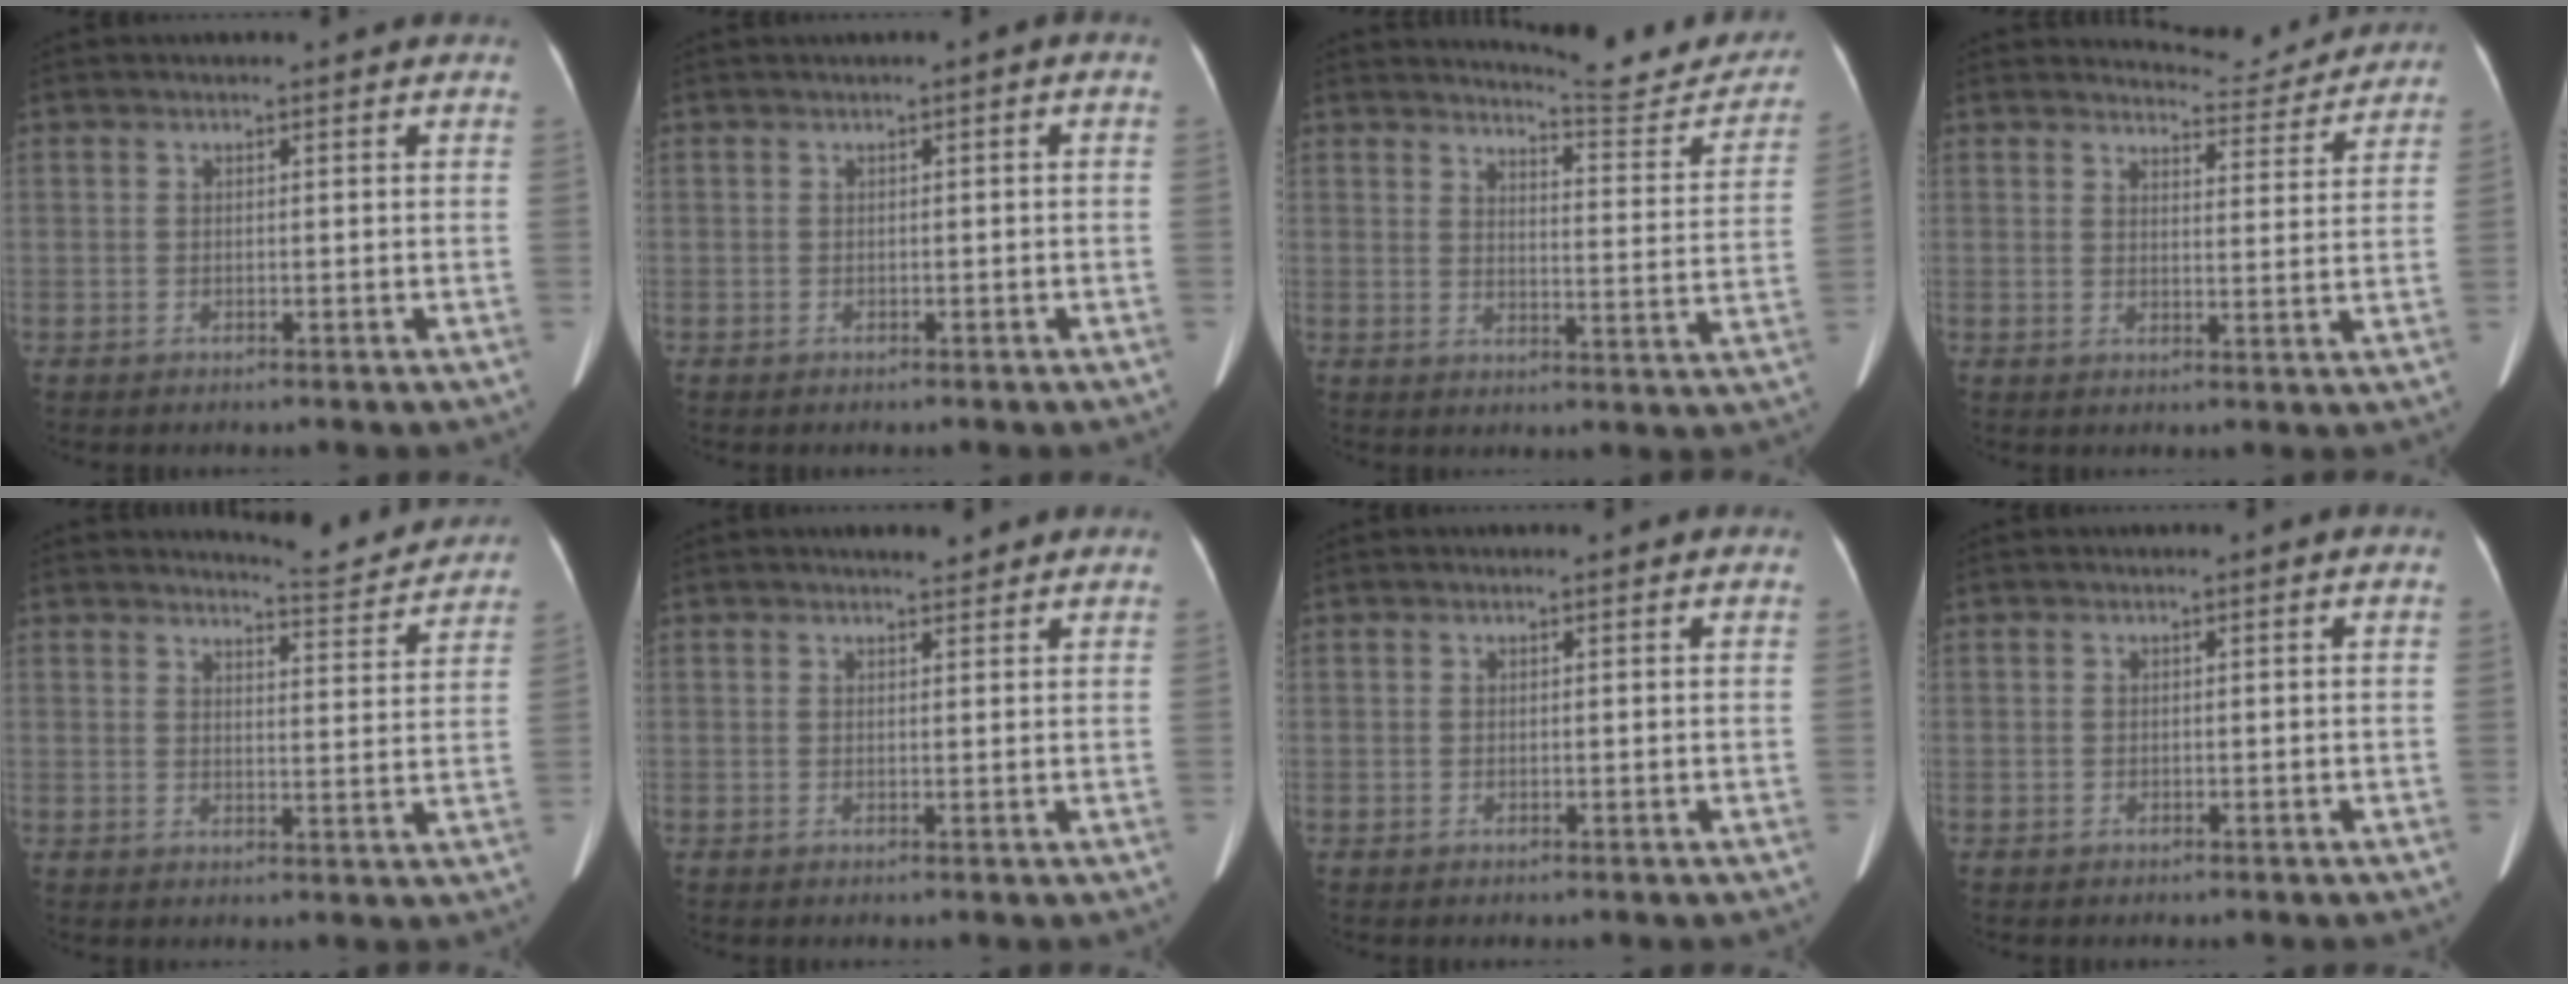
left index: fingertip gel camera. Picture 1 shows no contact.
{"total": 0.8, "force": [-0.4, 0.7, 0.3], "torque": [-0.001, 0.005, -0.006]}
{"total": 12.5, "force": [12.3, 1.3, 2.2], "torque": [-0.014, -0.052, 0.138]}
{"total": 7.3, "force": [7.2, 0.8, -0.5], "torque": [0.006, -0.012, 0.086]}
{"total": 7.1, "force": [7.1, 0.1, 0.3], "torque": [-0.013, -0.018, 0.088]}
{"total": 2.4, "force": [2.1, 0.7, 1.0], "torque": [-0.012, 0.004, 0.029]}
{"total": 0.0}
{"total": 0.7, "force": [-0.4, 0.6, -0.1], "torque": [0.000, 0.006, -0.008]}